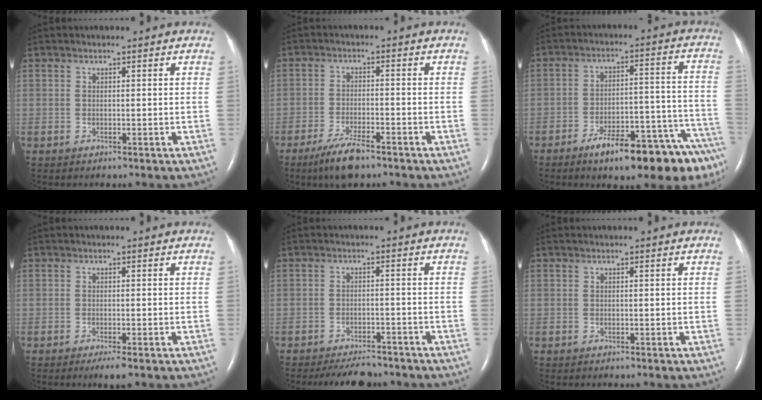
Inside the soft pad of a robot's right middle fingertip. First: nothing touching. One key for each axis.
{"total": 6.3, "fx": -4.5, "fy": 1.1, "fz": 4.2, "tx": -0.094, "ty": -0.013, "tz": -0.079}
{"total": 17.2, "fx": -12.6, "fy": 3.1, "fz": 11.3, "tx": -0.090, "ty": 0.044, "tz": -0.183}
{"total": 2.2, "fx": -1.3, "fy": 0.2, "fz": 1.7, "tx": -0.029, "ty": -0.007, "tz": -0.021}
{"total": 6.3, "fx": -5.7, "fy": 1.9, "fz": 2.0, "tx": -0.028, "ty": -0.007, "tz": -0.084}
{"total": 0.0}